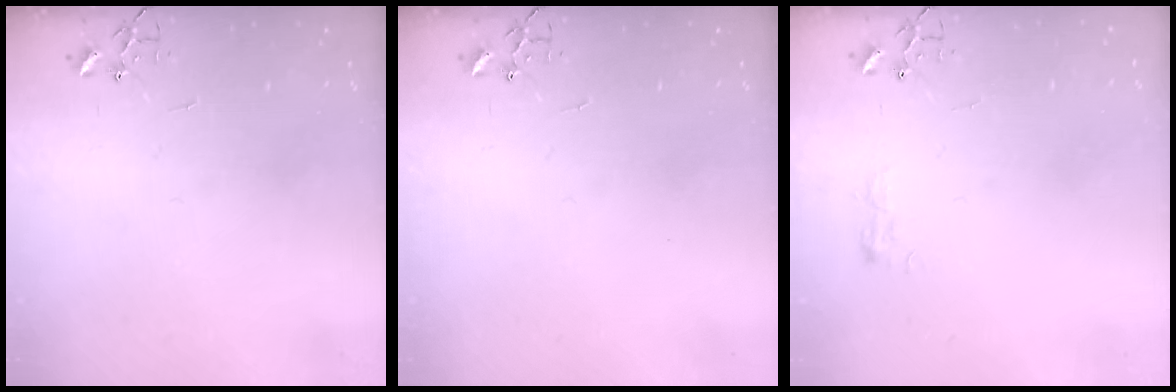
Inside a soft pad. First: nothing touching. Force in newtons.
{"total": 0.0}
{"total": 6.8, "press": 6.8, "slide": 0.7}